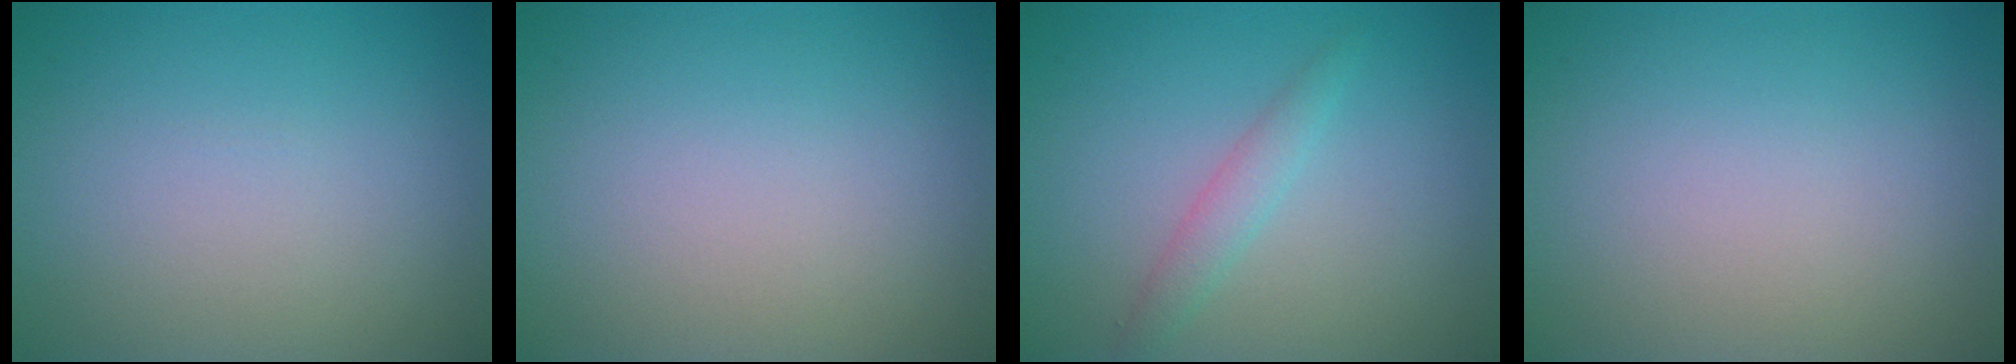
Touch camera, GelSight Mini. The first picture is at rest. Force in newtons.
{"total": 0.0}
{"total": 1.7, "press": 1.7, "slide": 0.1}
{"total": 0.0}